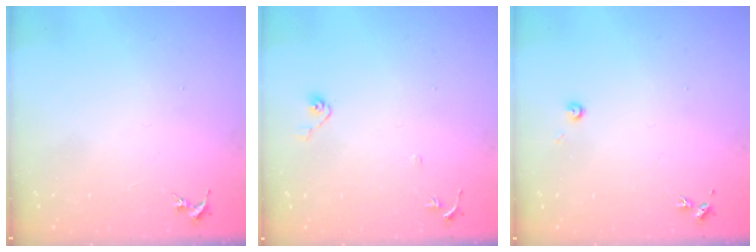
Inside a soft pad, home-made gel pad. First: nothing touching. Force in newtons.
{"total": 4.8, "press": 4.7, "slide": 1.0}
{"total": 3.2, "press": 3.2, "slide": 0.3}